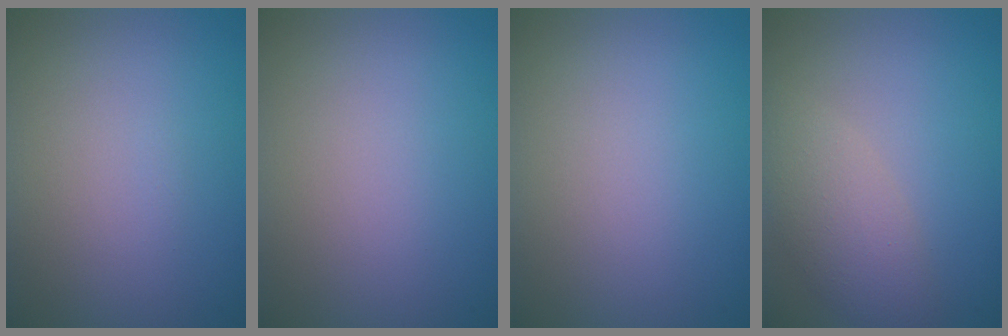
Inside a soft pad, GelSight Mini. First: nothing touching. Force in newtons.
{"total": 0.0}
{"total": 0.0}
{"total": 3.7, "press": 3.7, "slide": 0.2}